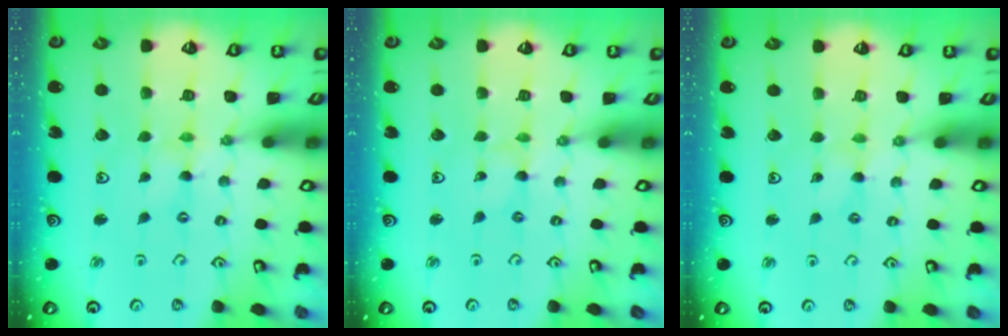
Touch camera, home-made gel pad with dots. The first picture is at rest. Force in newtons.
{"total": 0.0}
{"total": 0.8, "press": 0.8, "slide": 0.1}